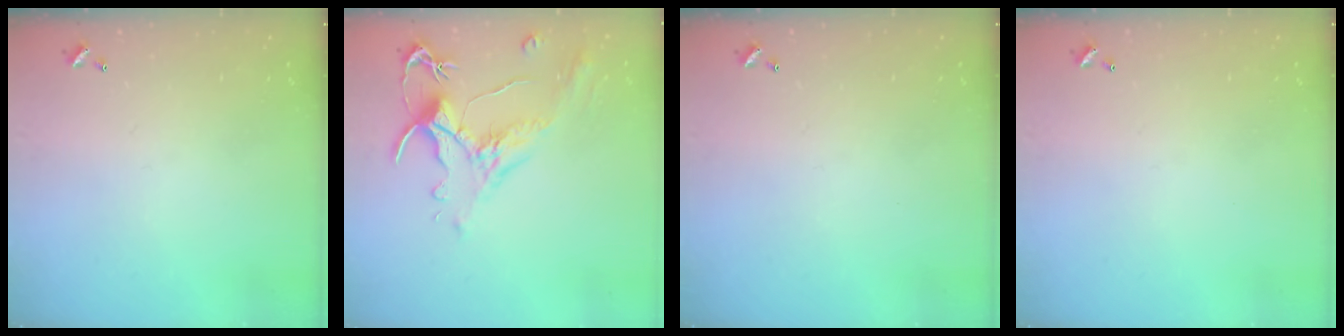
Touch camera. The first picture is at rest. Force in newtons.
{"total": 1.5, "press": 1.0, "slide": 1.1}
{"total": 0.0}
{"total": 0.0}